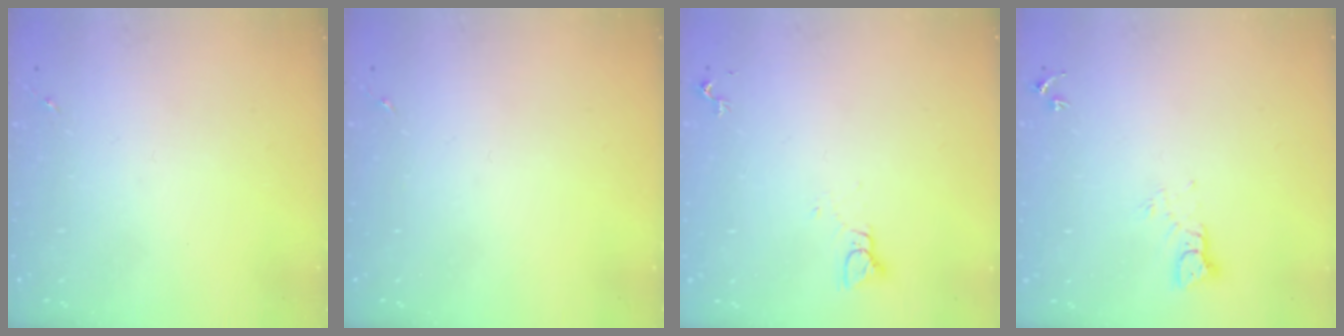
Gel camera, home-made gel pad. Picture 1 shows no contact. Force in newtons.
{"total": 0.0}
{"total": 2.8, "press": 2.8, "slide": 0.1}
{"total": 3.7, "press": 3.7, "slide": 0.4}